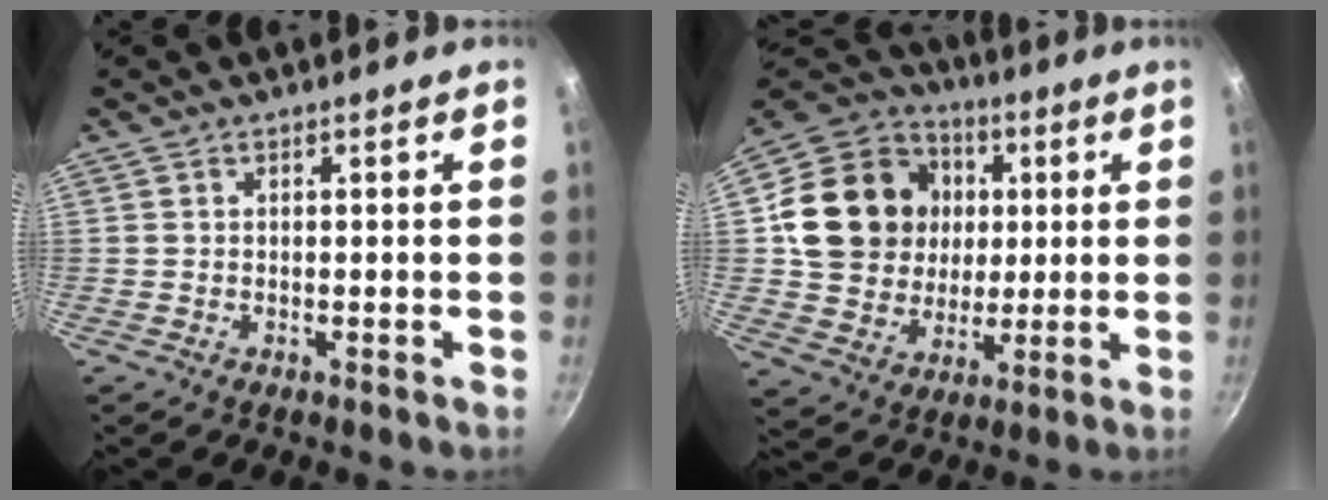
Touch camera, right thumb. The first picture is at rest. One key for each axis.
{"total": 20.0, "fx": 3.5, "fy": 17.3, "fz": 9.5, "tx": -0.151, "ty": 0.017, "tz": 0.065}